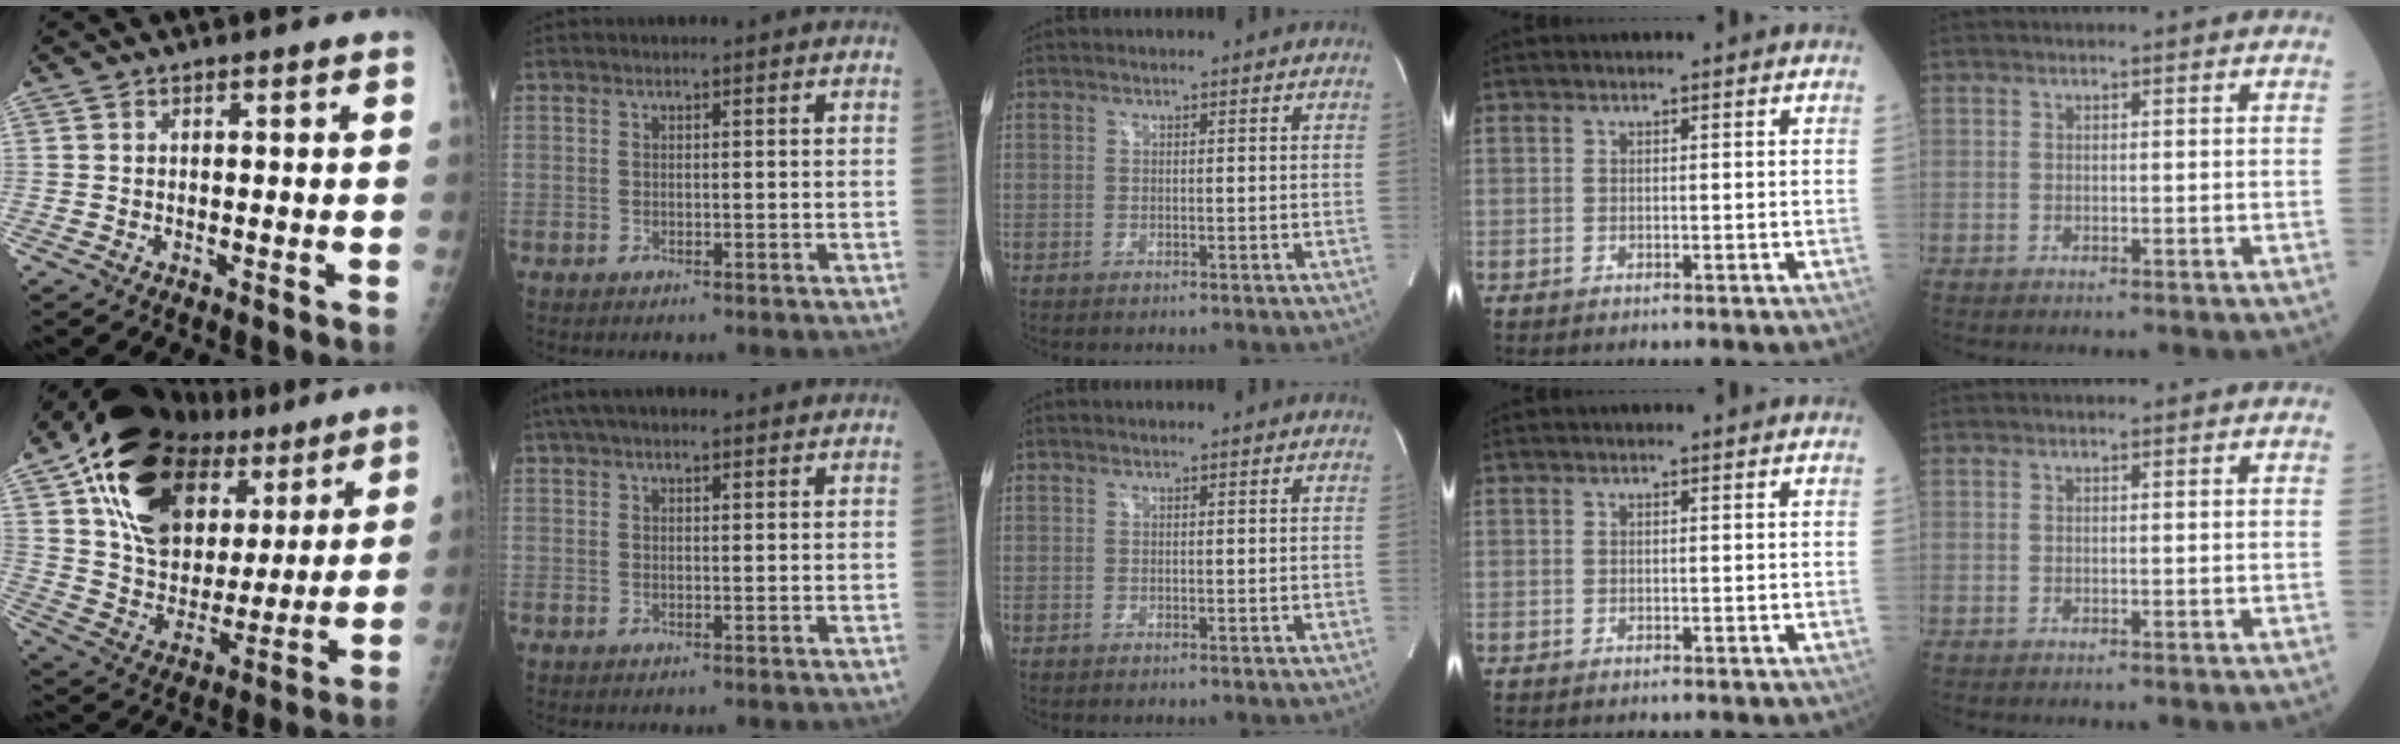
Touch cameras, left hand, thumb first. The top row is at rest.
{"thumb": {"total": 25.6, "force": [13.3, 16.0, 14.9], "torque": [-0.202, -0.015, 0.235]}, "index": {"total": 7.0, "force": [5.5, 1.7, 3.9], "torque": [-0.065, 0.044, 0.087]}}